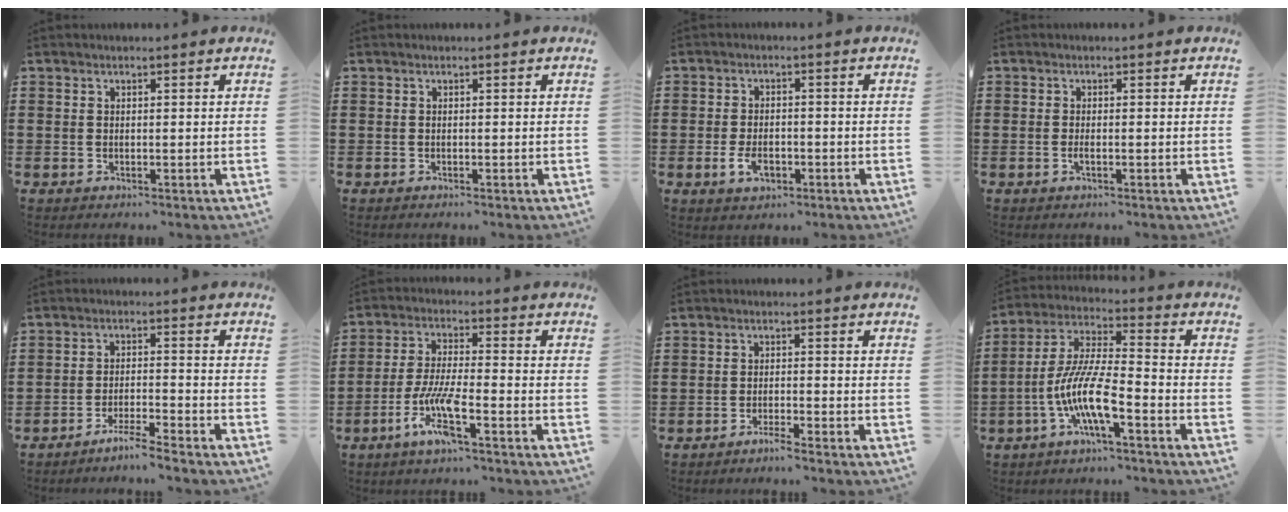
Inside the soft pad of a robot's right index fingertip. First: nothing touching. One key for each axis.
{"total": 0.0}
{"total": 3.7, "fx": -1.3, "fy": 2.0, "fz": 2.8, "tx": -0.059, "ty": -0.003, "tz": -0.024}
{"total": 1.1, "fx": -0.4, "fy": 0.1, "fz": 1.0, "tx": -0.020, "ty": -0.007, "tz": -0.006}
{"total": 4.3, "fx": -4.0, "fy": -0.6, "fz": 1.4, "tx": -0.031, "ty": -0.008, "tz": -0.079}
{"total": 8.4, "fx": -4.6, "fy": 1.1, "fz": 7.0, "tx": -0.161, "ty": -0.016, "tz": -0.089}
{"total": 2.0, "fx": -1.8, "fy": -0.3, "fz": 0.7, "tx": -0.013, "ty": 0.001, "tz": -0.034}
{"total": 10.3, "fx": -5.2, "fy": 1.7, "fz": 8.7, "tx": -0.200, "ty": -0.013, "tz": -0.104}